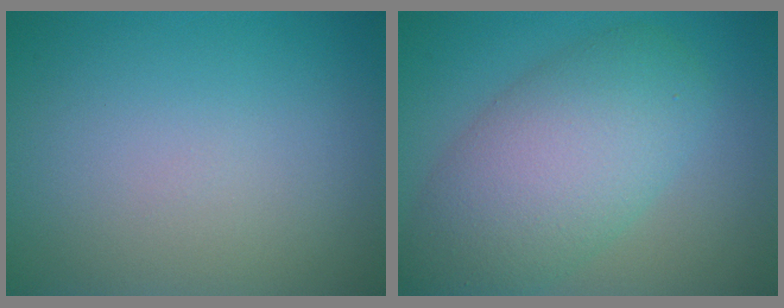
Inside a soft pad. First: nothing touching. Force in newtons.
{"total": 8.2, "press": 8.2, "slide": 0.3}